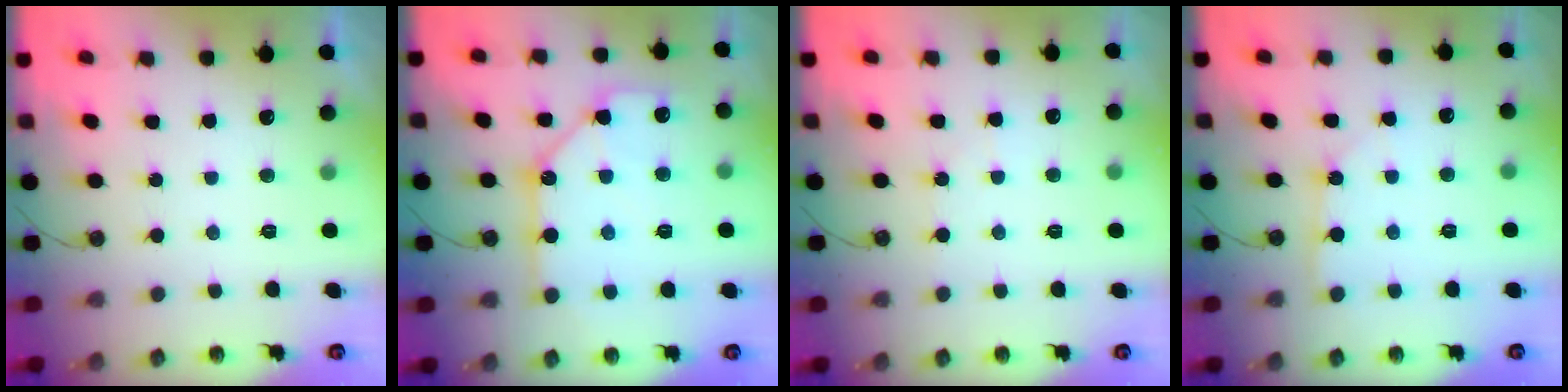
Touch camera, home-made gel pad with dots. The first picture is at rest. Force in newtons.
{"total": 11.9, "press": 11.8, "slide": 1.1}
{"total": 3.0, "press": 2.9, "slide": 0.5}
{"total": 1.8, "press": 1.7, "slide": 0.3}